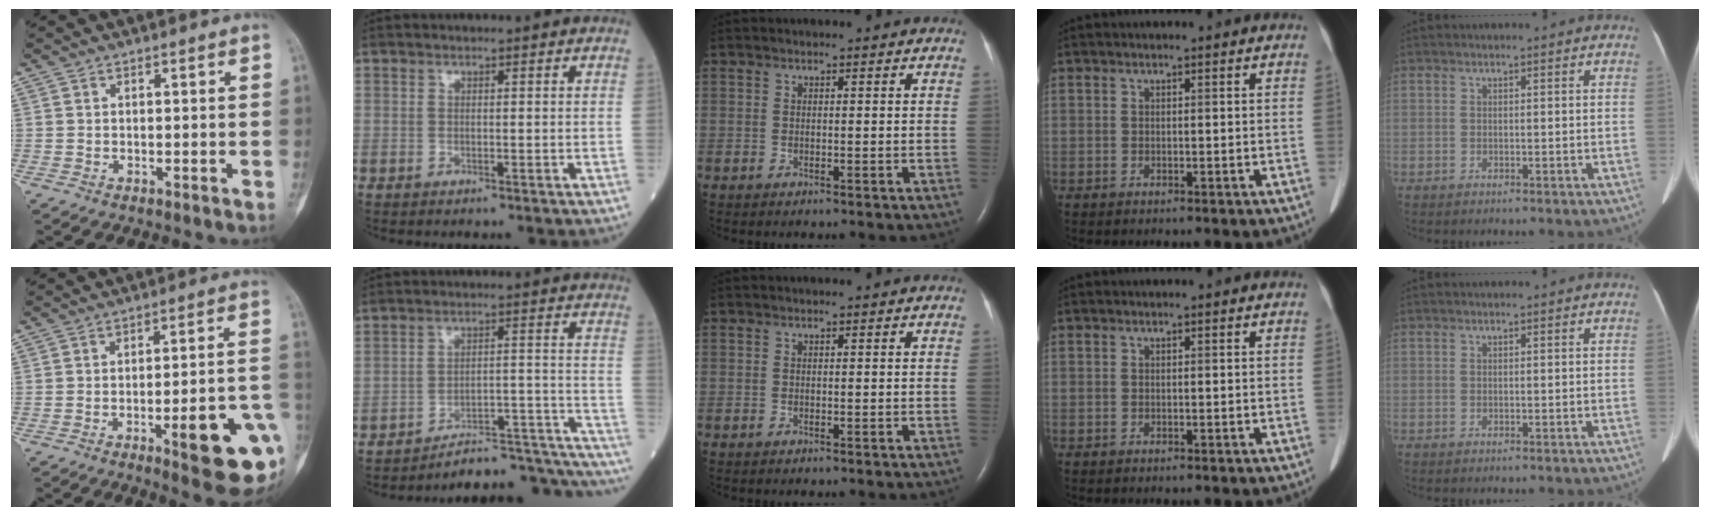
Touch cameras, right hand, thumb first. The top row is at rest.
{"thumb": {"total": 15.7, "force": [-5.4, 3.4, 14.3], "torque": [-0.150, 0.026, -0.064]}, "index": {"total": 18.2, "force": [-17.9, 1.1, 3.4], "torque": [0.014, 0.050, -0.238]}}